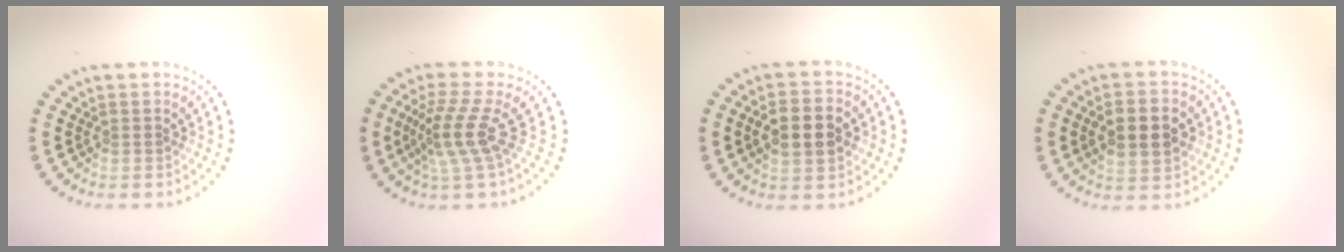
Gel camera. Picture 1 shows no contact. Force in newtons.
{"total": 3.5, "press": 2.5, "slide": 2.4}
{"total": 4.5, "press": 4.5, "slide": 0.3}
{"total": 4.6, "press": 4.6, "slide": 0.2}